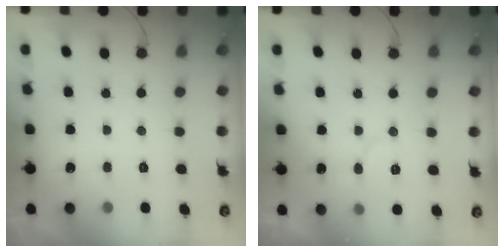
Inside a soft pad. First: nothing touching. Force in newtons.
{"total": 5.4, "press": 5.3, "slide": 0.5}